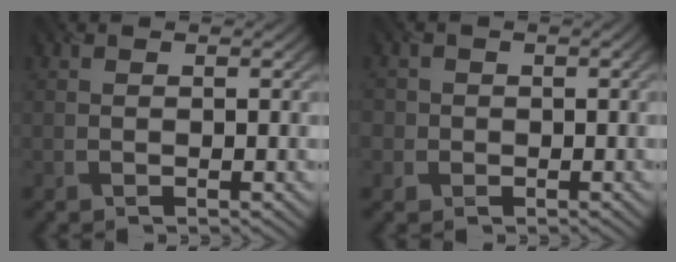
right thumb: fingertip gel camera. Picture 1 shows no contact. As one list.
[{"total": 1.8, "force": [-0.5, 1.7, -0.2], "torque": [0.003, -0.003, -0.012]}]